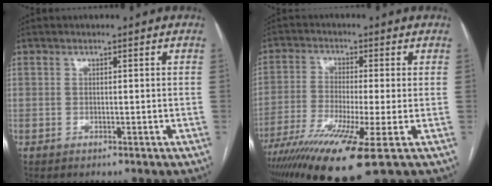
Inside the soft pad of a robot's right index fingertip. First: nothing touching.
{"total": 14.0, "force": [-8.1, -0.1, 11.4], "torque": [-0.210, -0.041, -0.141]}